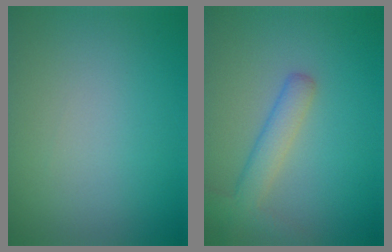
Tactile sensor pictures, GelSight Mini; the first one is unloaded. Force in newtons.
{"total": 3.3, "press": 3.3, "slide": 0.2}